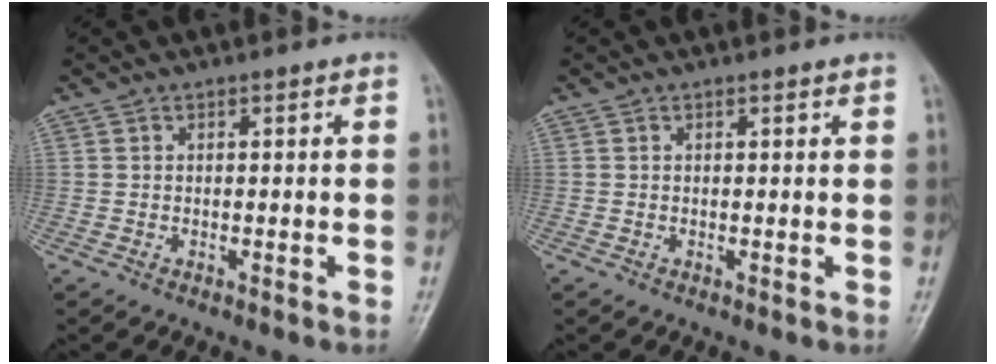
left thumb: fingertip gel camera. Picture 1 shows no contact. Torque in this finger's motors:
{"motor_torque": [-0.15, -0.20, -0.24, -0.25, 0.00]}